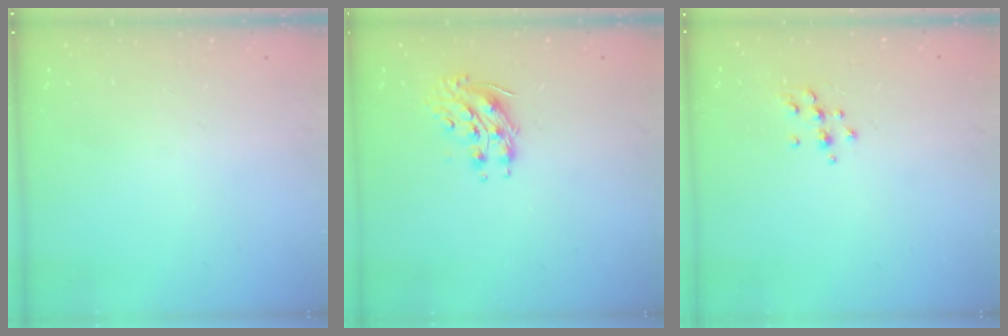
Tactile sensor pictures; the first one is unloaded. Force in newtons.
{"total": 9.0, "press": 9.0, "slide": 0.1}
{"total": 6.3, "press": 6.2, "slide": 0.9}